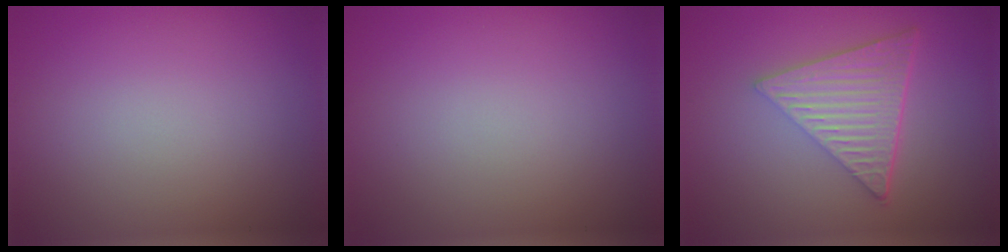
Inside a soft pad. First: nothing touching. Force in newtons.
{"total": 0.0}
{"total": 6.7, "press": 4.4, "slide": 5.0}